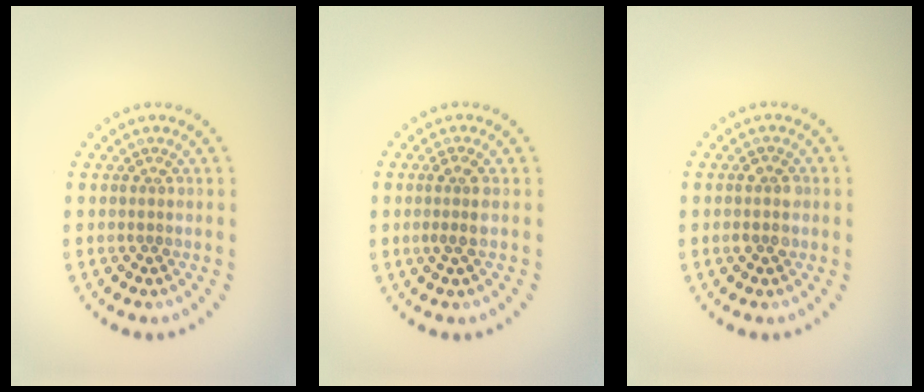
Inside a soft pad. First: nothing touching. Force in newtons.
{"total": 1.6, "press": 1.2, "slide": 1.0}
{"total": 1.6, "press": 1.6, "slide": 0.2}